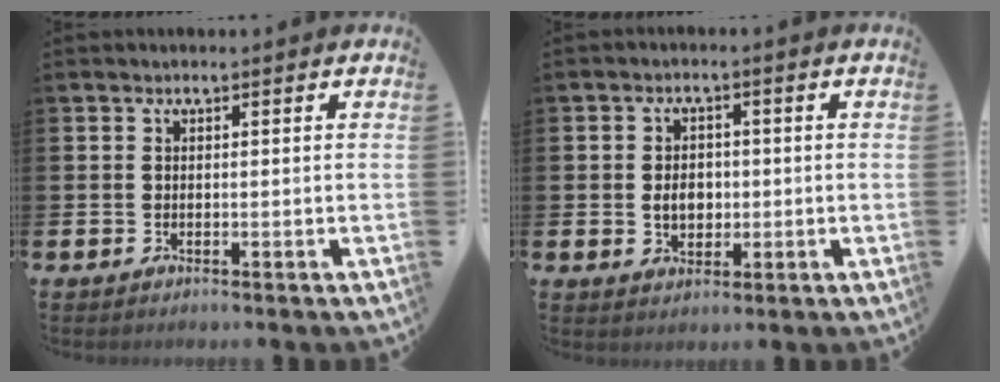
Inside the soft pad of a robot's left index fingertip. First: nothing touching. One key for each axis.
{"total": 3.4, "fx": -0.2, "fy": 2.6, "fz": 2.2, "tx": -0.022, "ty": -0.002, "tz": -0.012}